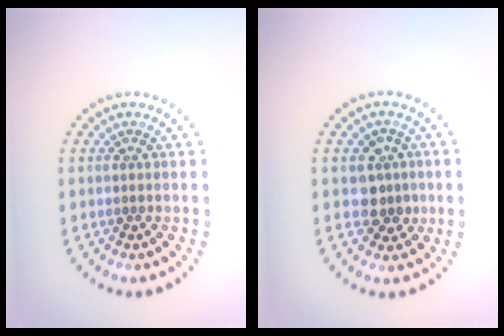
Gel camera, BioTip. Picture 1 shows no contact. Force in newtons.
{"total": 2.6, "press": 2.4, "slide": 1.0}